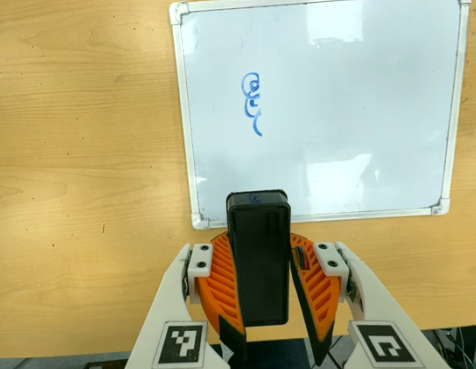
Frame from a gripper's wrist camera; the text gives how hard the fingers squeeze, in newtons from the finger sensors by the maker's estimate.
{"total": 9.8, "left": 9.4, "right": 10.2}